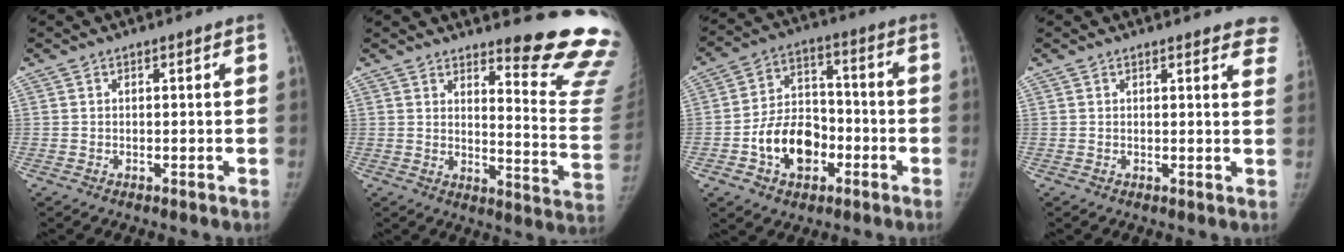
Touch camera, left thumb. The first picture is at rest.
{"total": 16.7, "force": [14.8, 1.8, 7.5], "torque": [-0.065, -0.185, 0.169]}
{"total": 13.1, "force": [-4.7, 9.4, 7.9], "torque": [-0.096, 0.036, -0.080]}
{"total": 5.8, "force": [5.1, 1.8, 2.1], "torque": [0.010, -0.021, 0.036]}